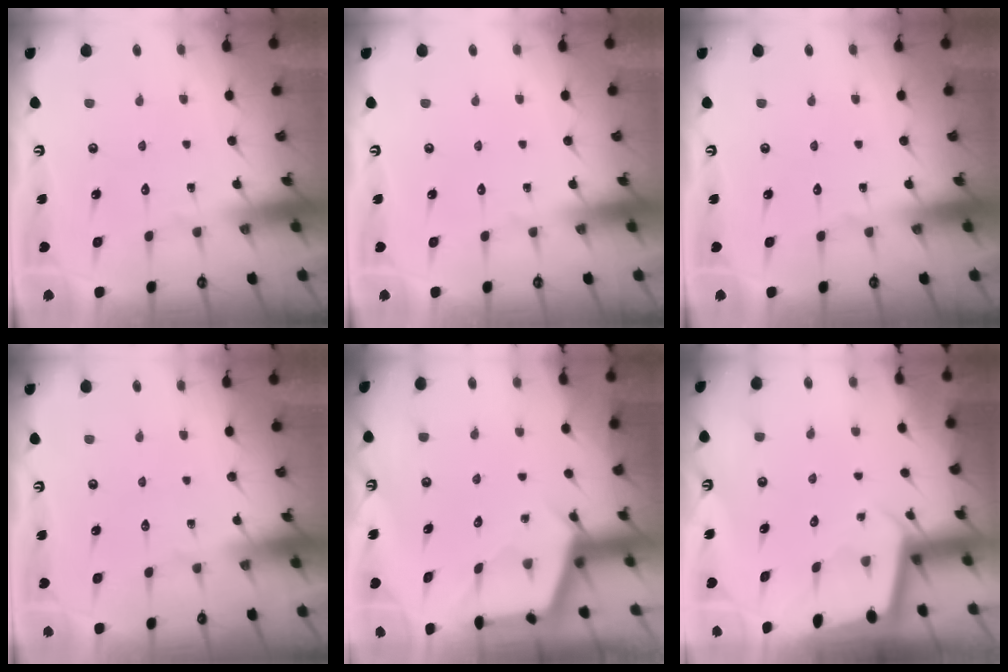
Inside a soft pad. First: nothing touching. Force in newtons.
{"total": 0.0}
{"total": 0.0}
{"total": 0.0}
{"total": 2.6, "press": 2.5, "slide": 0.4}
{"total": 1.8, "press": 1.8, "slide": 0.1}